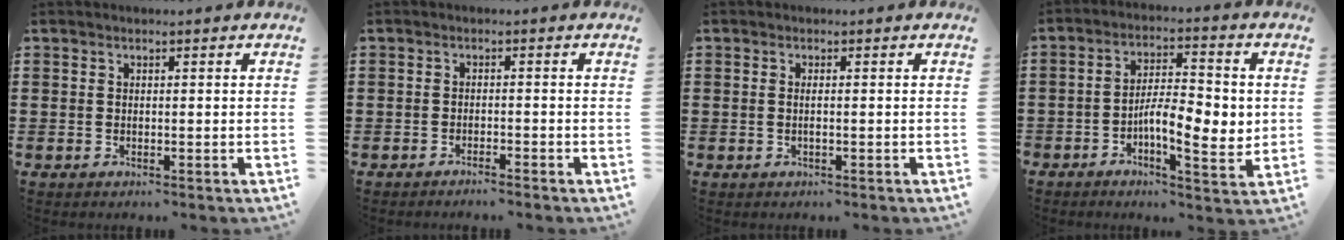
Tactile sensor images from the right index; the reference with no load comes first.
{"total": 1.4, "force": [-1.4, -0.3, 0.3], "torque": [-0.009, -0.001, -0.026]}
{"total": 0.9, "force": [-0.2, 0.0, 0.9], "torque": [-0.017, -0.002, -0.003]}
{"total": 7.9, "force": [-1.3, 2.8, 7.3], "torque": [-0.119, 0.002, -0.026]}